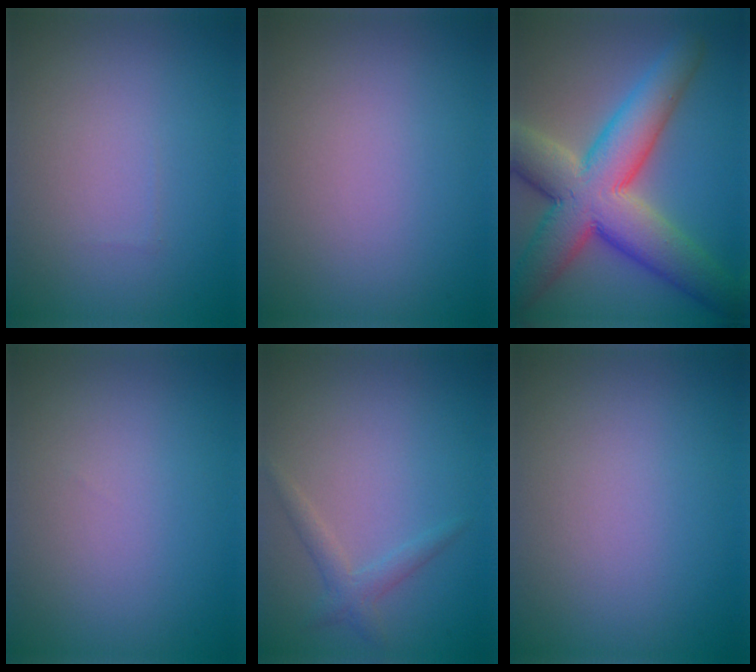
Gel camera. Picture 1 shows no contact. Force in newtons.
{"total": 0.0}
{"total": 11.5, "press": 11.5, "slide": 0.5}
{"total": 0.0}
{"total": 1.7, "press": 1.7, "slide": 0.1}
{"total": 0.0}